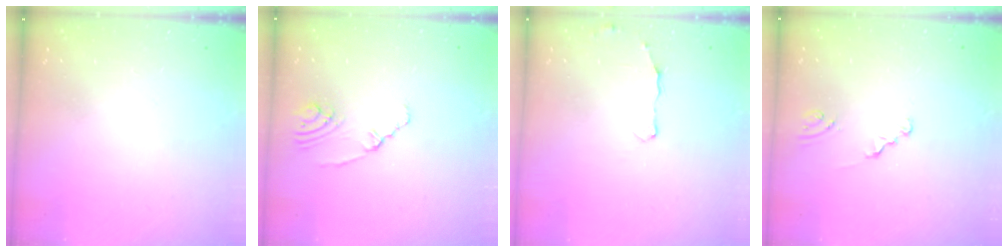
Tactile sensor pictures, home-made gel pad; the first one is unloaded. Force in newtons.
{"total": 2.2, "press": 2.1, "slide": 0.6}
{"total": 5.2, "press": 3.7, "slide": 3.5}
{"total": 1.4, "press": 1.4, "slide": 0.1}